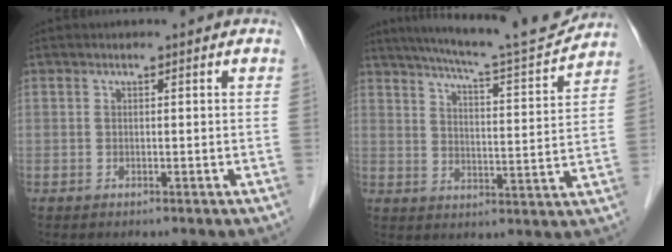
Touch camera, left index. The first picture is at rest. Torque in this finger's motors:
{"motor_torque": [0.93, -1.21, 0.33, 0.08]}